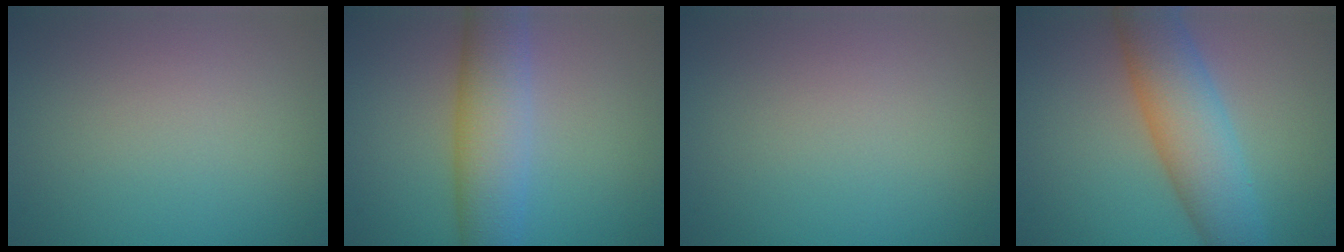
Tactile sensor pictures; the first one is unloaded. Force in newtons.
{"total": 6.7, "press": 6.7, "slide": 0.1}
{"total": 0.0}
{"total": 7.3, "press": 7.3, "slide": 0.2}